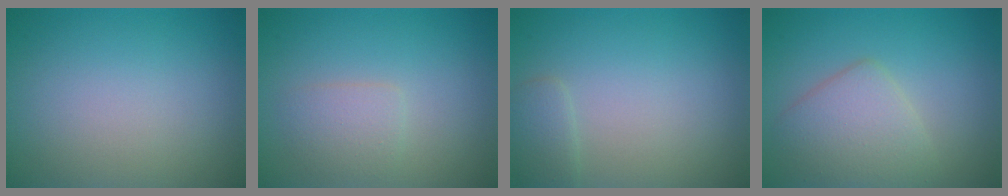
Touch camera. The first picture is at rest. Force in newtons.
{"total": 1.9, "press": 1.9, "slide": 0.0}
{"total": 1.4, "press": 1.4, "slide": 0.1}
{"total": 4.2, "press": 4.2, "slide": 0.1}